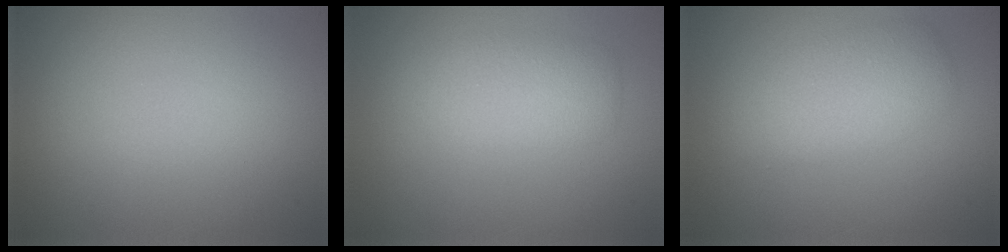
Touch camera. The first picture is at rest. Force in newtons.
{"total": 3.0, "press": 3.0, "slide": 0.3}
{"total": 3.8, "press": 3.8, "slide": 0.1}